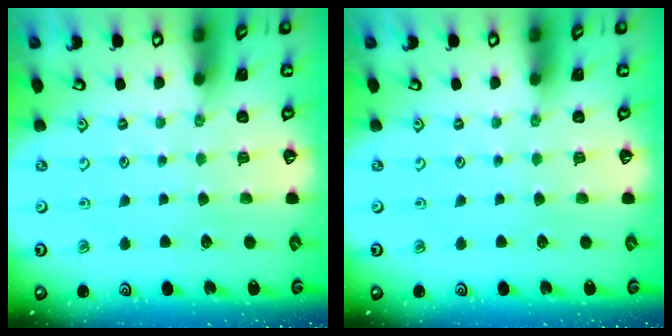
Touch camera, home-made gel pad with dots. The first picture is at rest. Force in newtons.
{"total": 0.0}